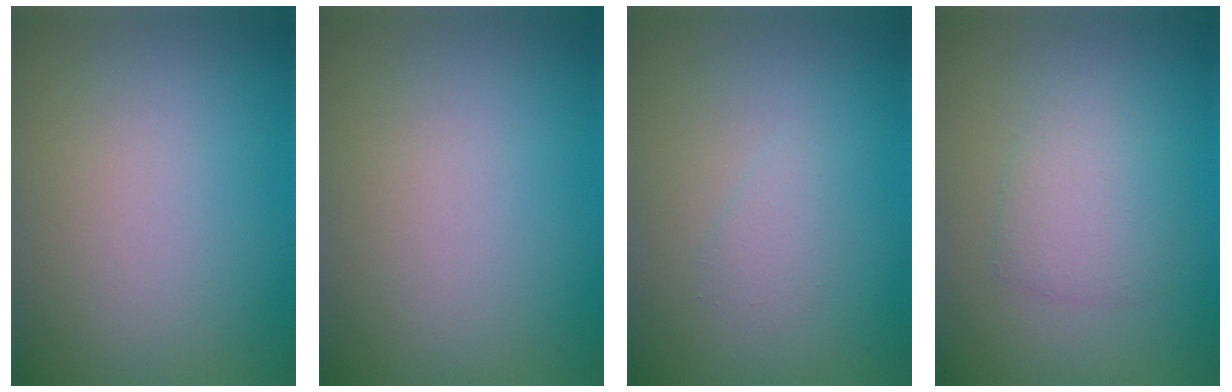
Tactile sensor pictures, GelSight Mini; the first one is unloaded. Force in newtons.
{"total": 0.0}
{"total": 1.1, "press": 1.1, "slide": 0.1}
{"total": 2.7, "press": 2.7, "slide": 0.1}